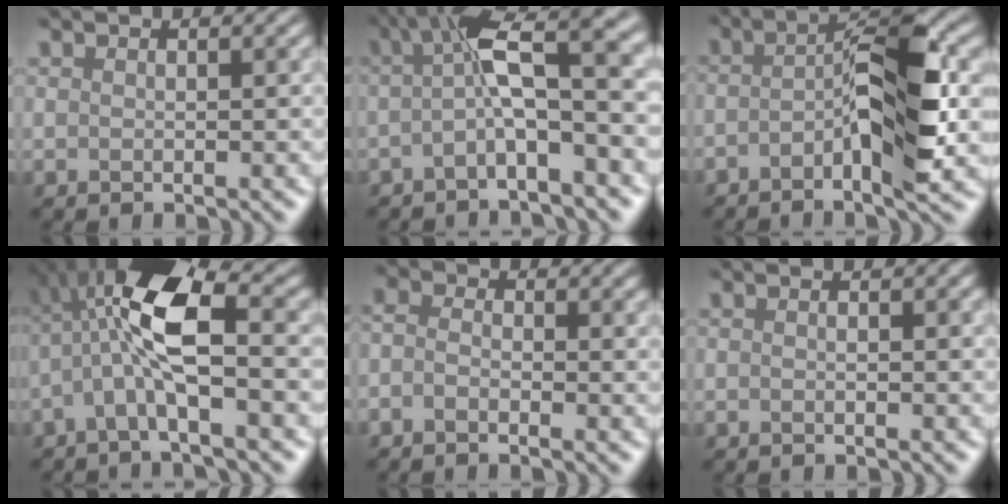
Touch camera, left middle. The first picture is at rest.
{"total": 6.7, "force": [-0.7, 0.8, 6.6], "torque": [-0.118, 0.031, -0.006]}
{"total": 5.7, "force": [-2.3, 0.1, 5.2], "torque": [-0.107, 0.011, -0.026]}
{"total": 6.2, "force": [-0.8, 1.3, 6.0], "torque": [-0.157, 0.022, 0.000]}
{"total": 2.1, "force": [-1.8, -0.8, -0.9], "torque": [-0.021, -0.006, -0.009]}
{"total": 1.1, "force": [0.0, 0.5, 1.0], "torque": [-0.007, 0.009, -0.006]}